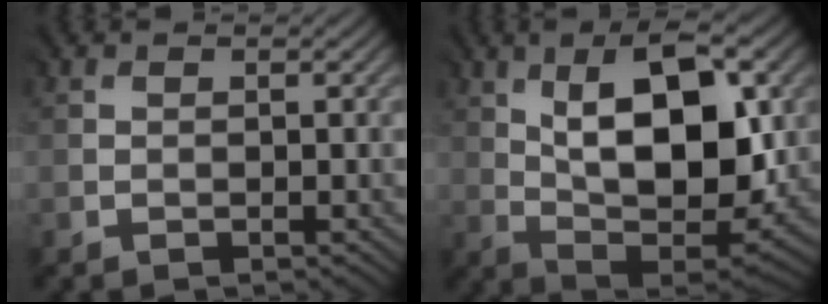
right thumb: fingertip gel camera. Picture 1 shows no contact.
{"total": 14.0, "force": [3.3, 6.6, 11.9], "torque": [-0.188, 0.010, 0.054]}